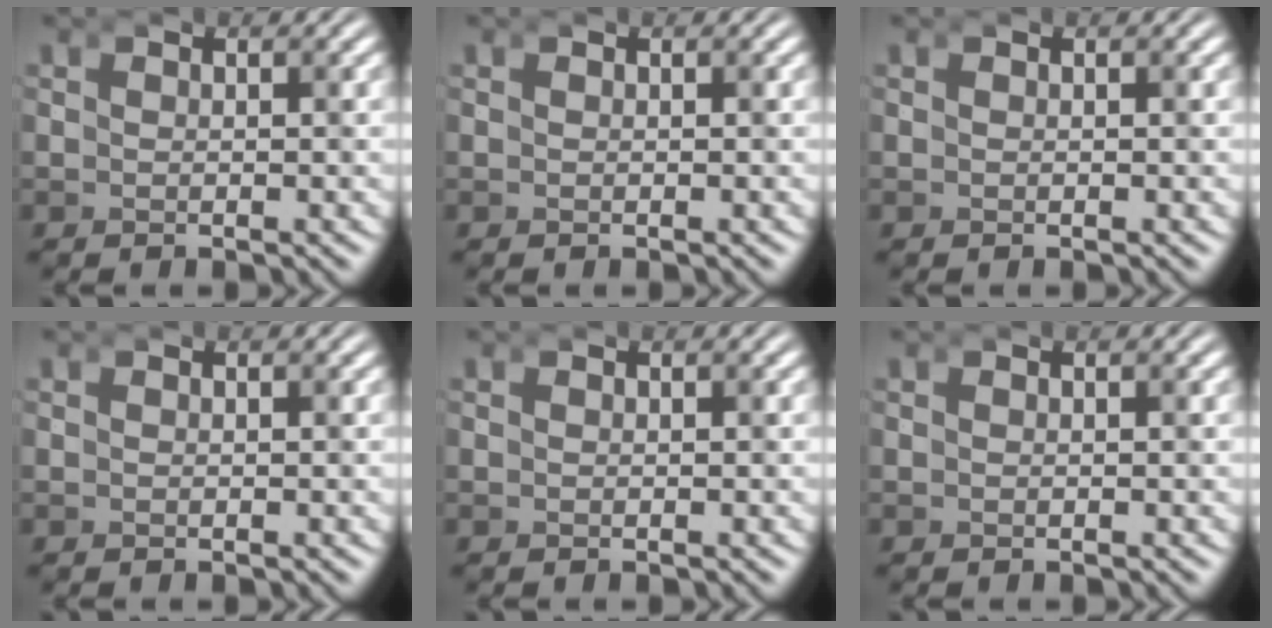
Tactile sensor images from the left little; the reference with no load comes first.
{"total": 0.0}
{"total": 0.0}
{"total": 0.0}
{"total": 0.0}
{"total": 0.0}